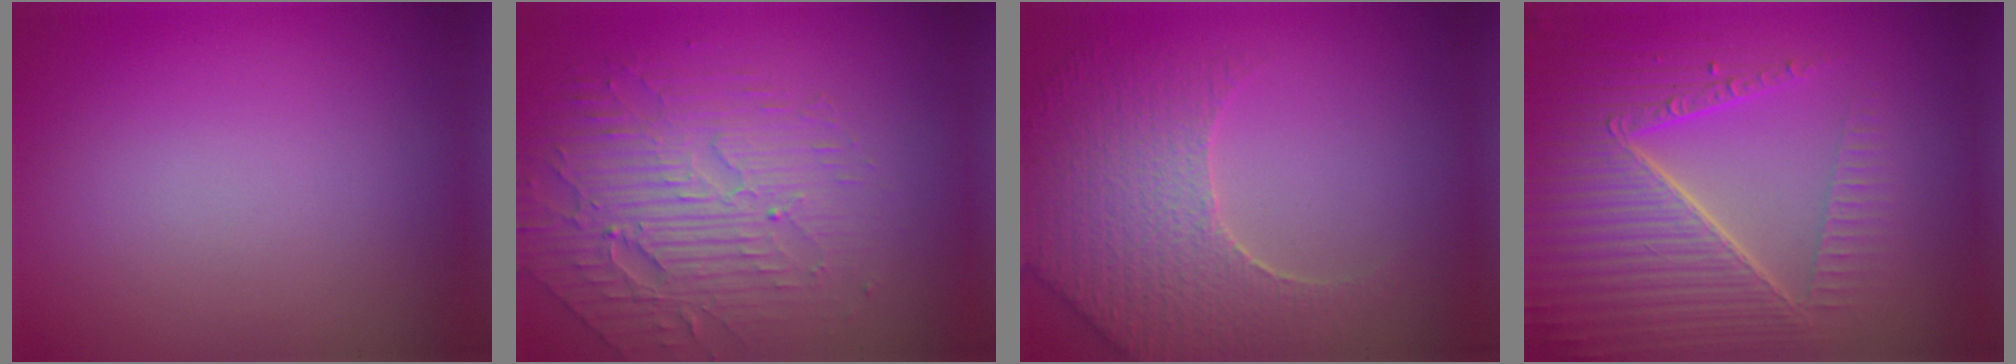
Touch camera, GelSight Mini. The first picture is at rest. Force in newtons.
{"total": 5.0, "press": 4.2, "slide": 2.8}
{"total": 5.4, "press": 4.8, "slide": 2.5}
{"total": 7.9, "press": 5.8, "slide": 5.3}